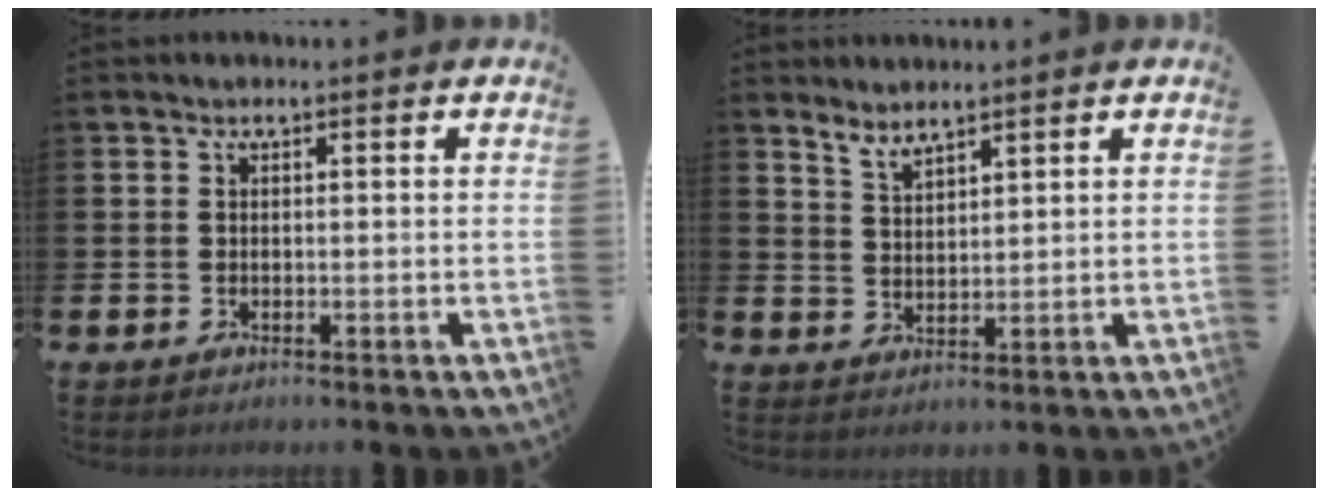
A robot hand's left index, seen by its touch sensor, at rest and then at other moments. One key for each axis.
{"total": 3.1, "fx": 3.1, "fy": 0.3, "fz": 0.4, "tx": -0.016, "ty": -0.015, "tz": 0.057}